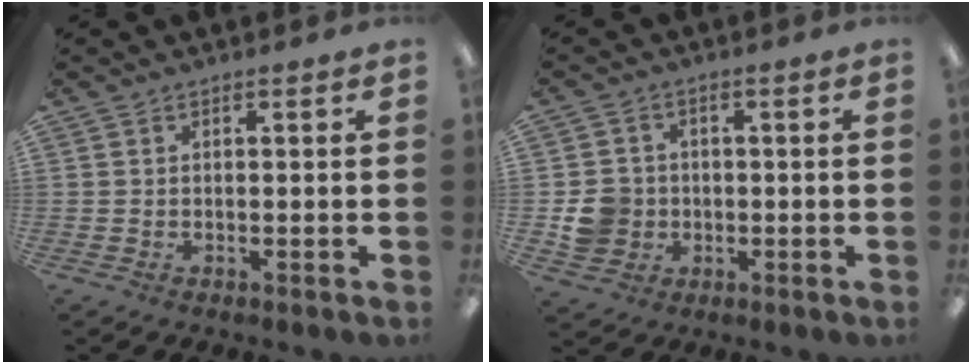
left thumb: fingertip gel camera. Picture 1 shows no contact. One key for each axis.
{"total": 6.9, "fx": -1.0, "fy": 6.4, "fz": 2.2, "tx": -0.044, "ty": 0.013, "tz": -0.017}